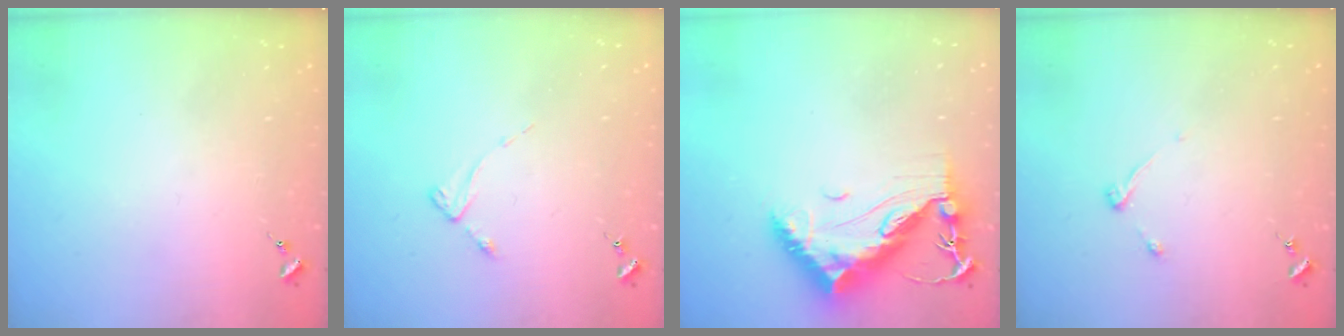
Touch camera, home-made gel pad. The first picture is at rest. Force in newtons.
{"total": 2.8, "press": 2.8, "slide": 0.3}
{"total": 13.5, "press": 13.4, "slide": 1.3}
{"total": 3.7, "press": 3.6, "slide": 0.6}